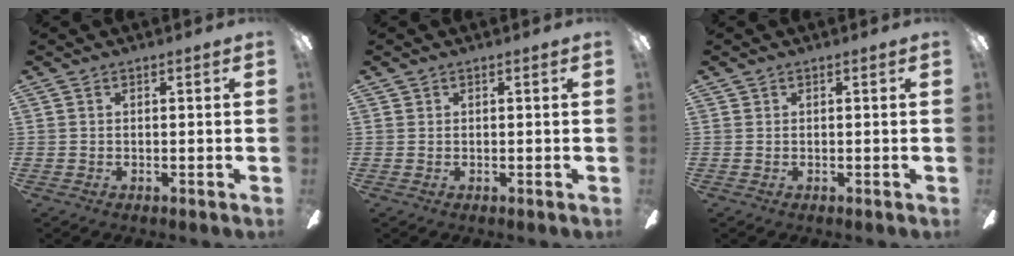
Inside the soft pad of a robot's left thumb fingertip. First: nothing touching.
{"total": 0.0}
{"total": 0.0}